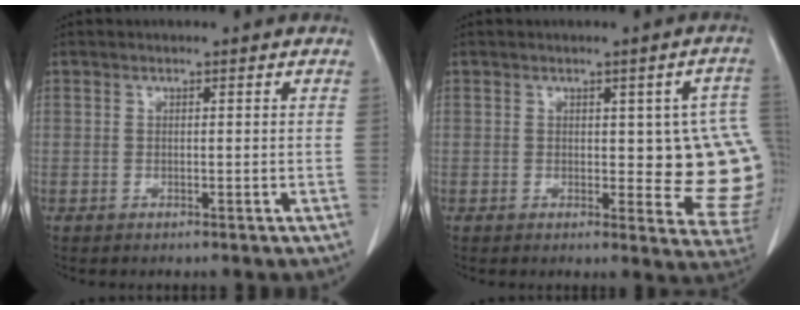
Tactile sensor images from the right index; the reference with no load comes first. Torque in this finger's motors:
{"motor_torque": [0.77, 0.11, 0.34, 0.03]}